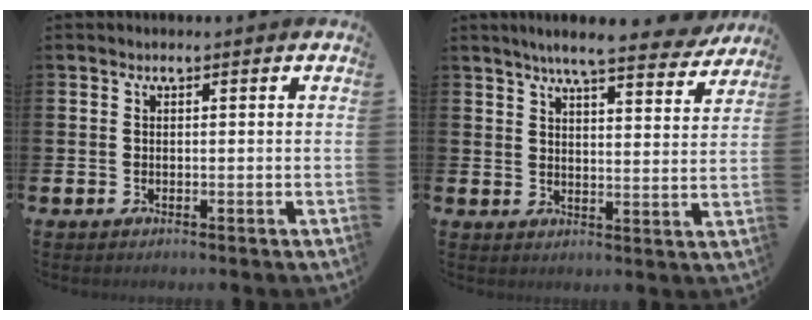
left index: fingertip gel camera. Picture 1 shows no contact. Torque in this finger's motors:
{"motor_torque": [0.94, -1.20, 0.82, 0.13]}